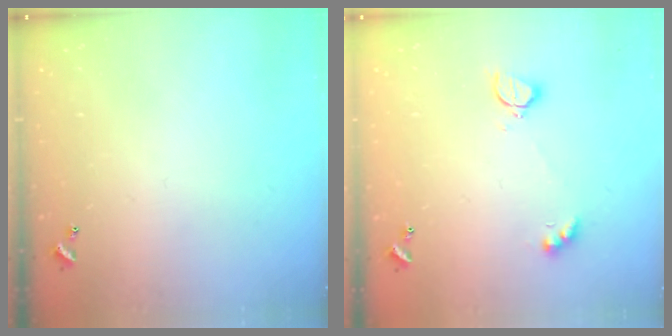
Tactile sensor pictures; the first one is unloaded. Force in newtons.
{"total": 2.5, "press": 2.5, "slide": 0.6}